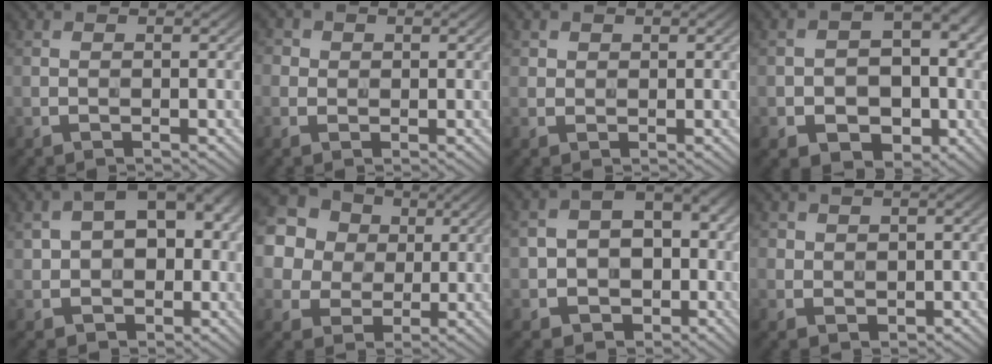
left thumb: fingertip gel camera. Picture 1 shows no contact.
{"total": 2.0, "force": [0.4, 1.9, 0.6], "torque": [-0.020, 0.004, 0.001]}
{"total": 1.4, "force": [0.7, 1.1, 0.3], "torque": [-0.004, -0.003, 0.014]}
{"total": 10.2, "force": [-3.1, 7.9, 5.6], "torque": [-0.064, -0.014, -0.057]}
{"total": 10.6, "force": [0.5, 7.8, 7.1], "torque": [-0.111, -0.002, 0.014]}
{"total": 22.9, "force": [8.3, 19.5, 8.7], "torque": [-0.291, 0.041, 0.130]}
{"total": 9.0, "force": [-2.2, 7.3, 4.6], "torque": [-0.080, -0.018, -0.050]}
{"total": 2.3, "force": [0.5, 2.1, 0.7], "torque": [-0.018, -0.004, 0.011]}